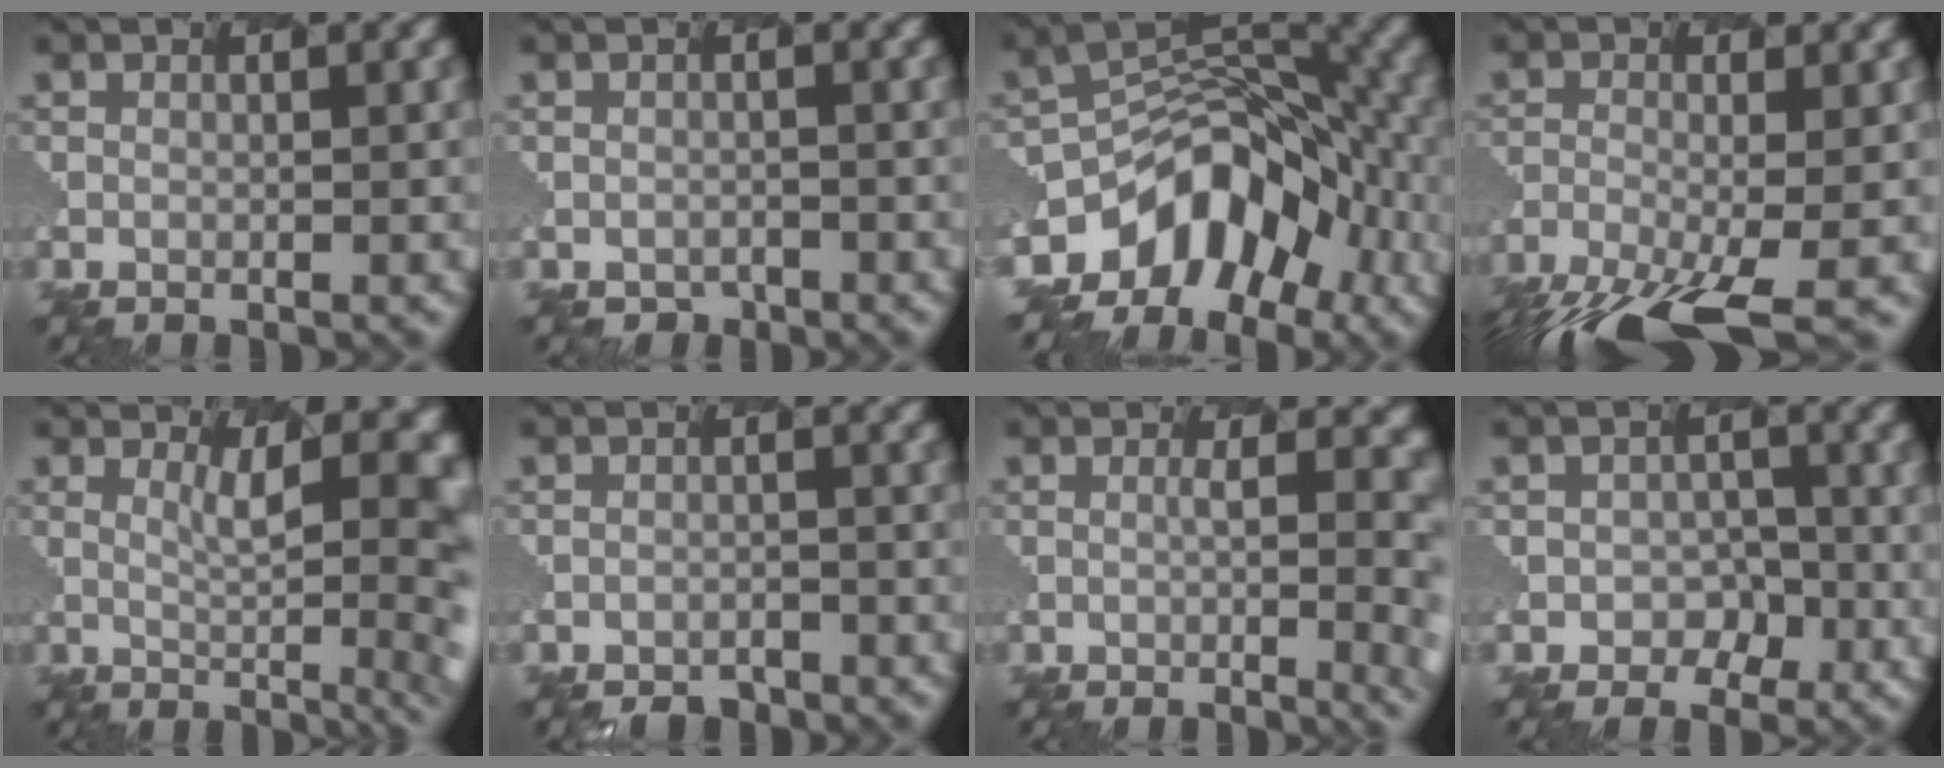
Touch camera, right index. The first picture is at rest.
{"total": 1.3, "force": [-0.9, 0.1, -1.0], "torque": [-0.004, -0.008, -0.010]}
{"total": 8.1, "force": [-5.4, 5.0, 3.3], "torque": [-0.046, 0.007, -0.102]}
{"total": 8.1, "force": [-6.1, 1.4, 5.0], "torque": [-0.110, -0.026, -0.106]}
{"total": 8.6, "force": [1.1, 2.8, 8.0], "torque": [-0.091, -0.005, 0.012]}
{"total": 3.0, "force": [-2.9, 0.3, -0.6], "torque": [-0.007, -0.010, -0.038]}
{"total": 6.1, "force": [-0.4, 2.0, 5.7], "torque": [-0.063, -0.013, 0.002]}
{"total": 1.8, "force": [-0.9, 1.5, -0.3], "torque": [-0.008, -0.007, -0.012]}